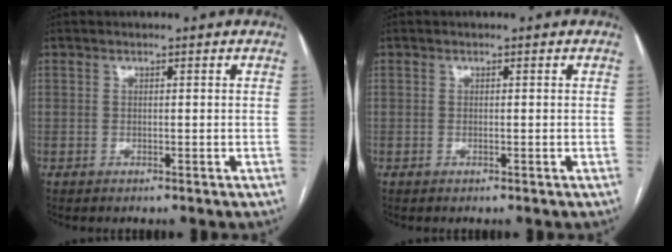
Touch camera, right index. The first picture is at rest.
{"total": 0.0}